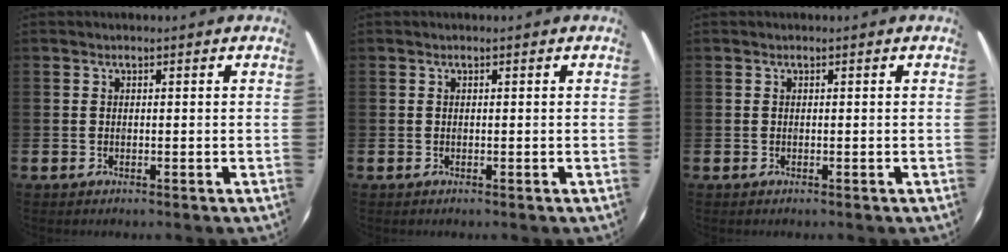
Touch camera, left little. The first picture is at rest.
{"total": 0.0}
{"total": 0.0}